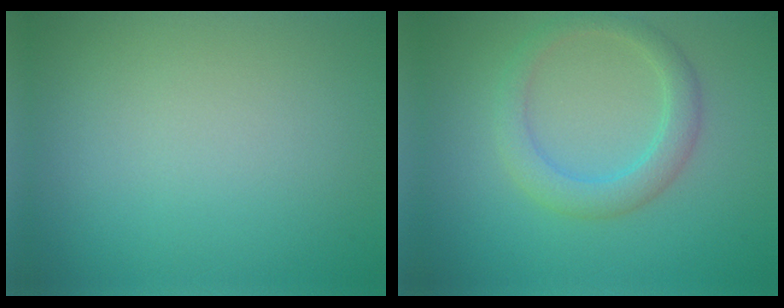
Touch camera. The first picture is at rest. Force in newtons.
{"total": 3.0, "press": 3.0, "slide": 0.1}